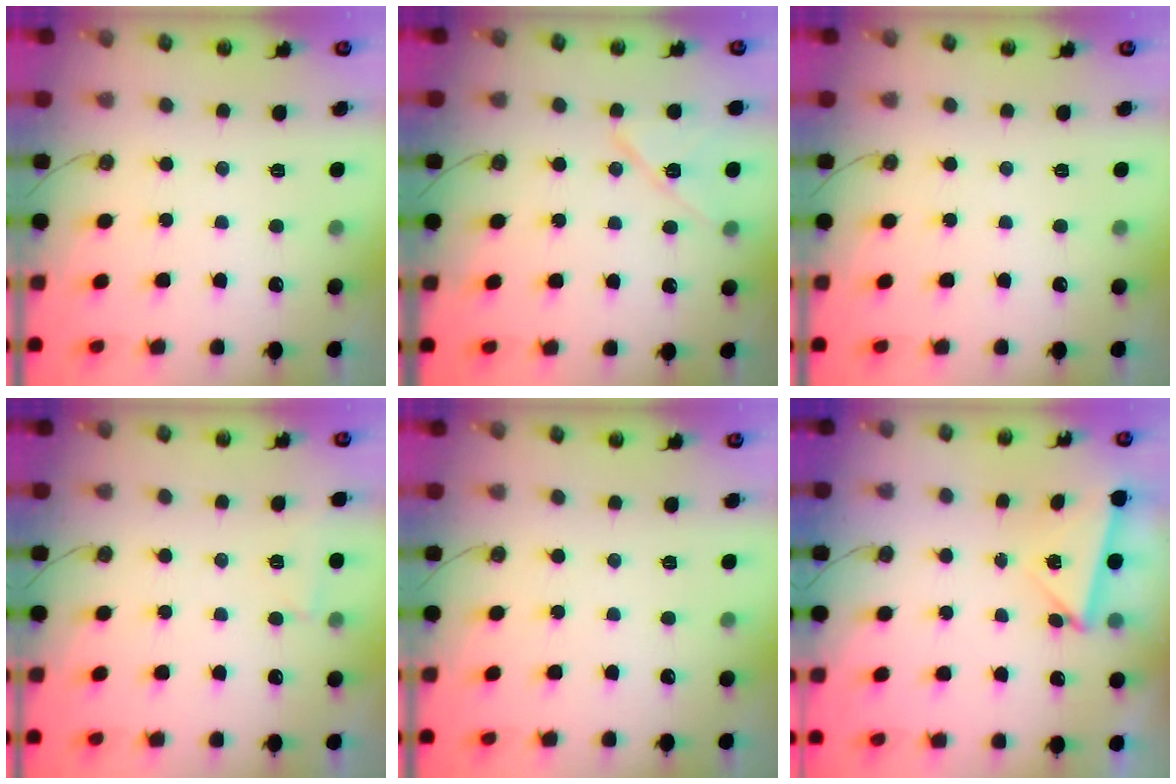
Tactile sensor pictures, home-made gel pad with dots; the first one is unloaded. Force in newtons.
{"total": 10.8, "press": 10.0, "slide": 4.0}
{"total": 0.0}
{"total": 3.0, "press": 2.8, "slide": 0.9}
{"total": 0.0}
{"total": 4.4, "press": 4.3, "slide": 0.5}